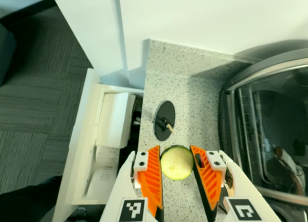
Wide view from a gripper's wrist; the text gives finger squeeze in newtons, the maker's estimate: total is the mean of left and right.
{"total": 9.9, "left": 9.9, "right": 10.0}